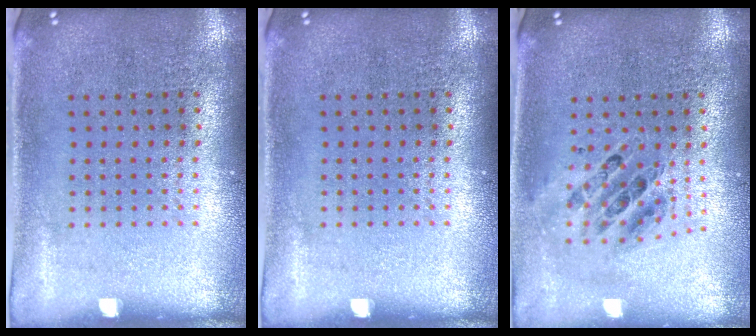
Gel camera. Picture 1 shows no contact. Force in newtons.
{"total": 0.0}
{"total": 0.7, "press": 0.7, "slide": 0.0}